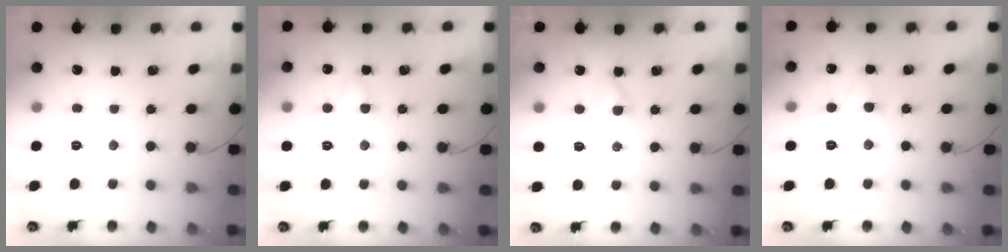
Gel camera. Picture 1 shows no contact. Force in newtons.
{"total": 2.6, "press": 2.5, "slide": 0.8}
{"total": 1.7, "press": 1.5, "slide": 0.8}
{"total": 2.5, "press": 2.3, "slide": 1.0}